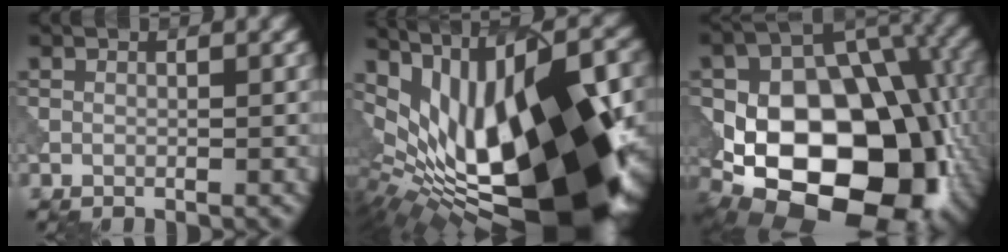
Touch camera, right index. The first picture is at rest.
{"total": 19.3, "force": [-0.7, 8.6, 17.2], "torque": [-0.278, -0.007, -0.014]}
{"total": 19.7, "force": [-3.7, 13.2, 14.1], "torque": [-0.224, -0.019, -0.041]}